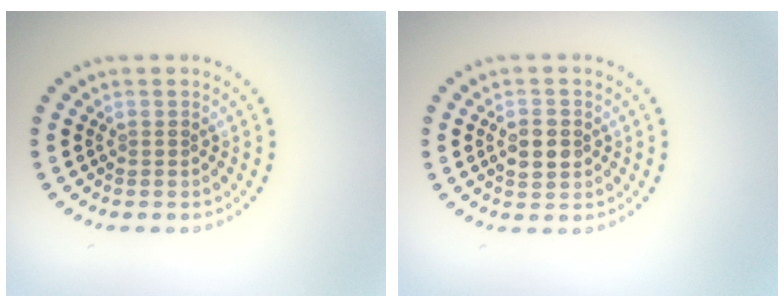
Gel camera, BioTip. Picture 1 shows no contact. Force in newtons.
{"total": 2.3, "press": 2.3, "slide": 0.2}